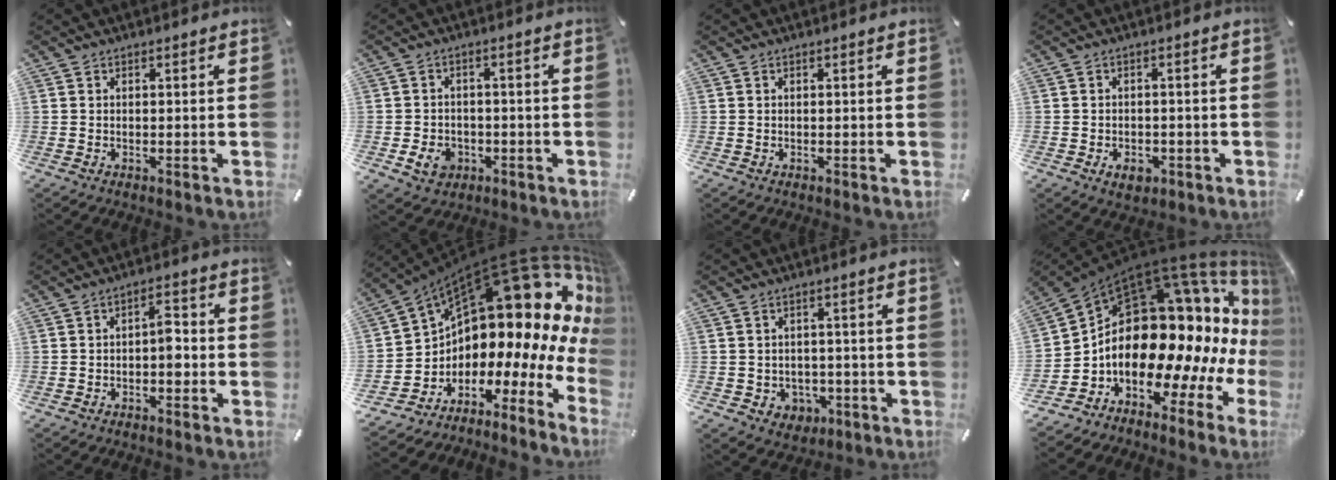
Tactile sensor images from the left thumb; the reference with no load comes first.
{"total": 5.9, "force": [-2.0, 4.9, 2.7], "torque": [-0.056, 0.004, -0.038]}
{"total": 0.0}
{"total": 3.9, "force": [-1.7, 2.7, 2.3], "torque": [-0.046, 0.005, -0.030]}
{"total": 4.7, "force": [-1.3, 2.6, 3.8], "torque": [-0.068, 0.016, -0.024]}
{"total": 19.8, "force": [11.2, 10.5, 12.4], "torque": [-0.152, -0.150, 0.216]}
{"total": 4.4, "force": [-0.4, 4.3, 1.1], "torque": [-0.016, 0.004, -0.007]}
{"total": 23.5, "force": [3.6, 14.5, 18.2], "torque": [-0.290, -0.083, 0.093]}